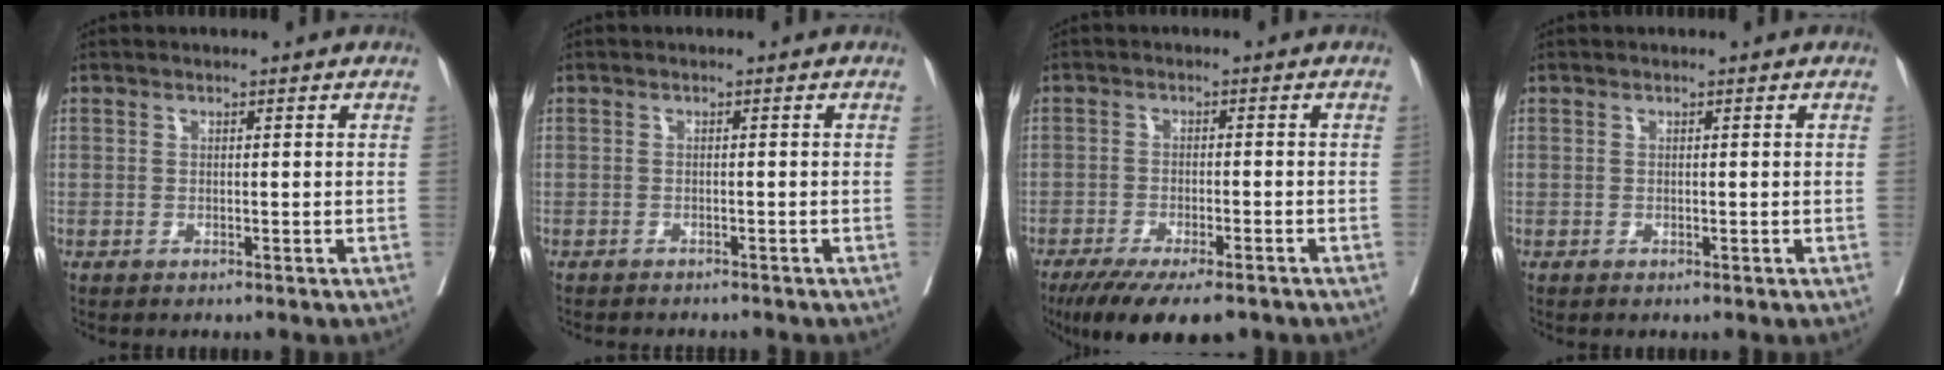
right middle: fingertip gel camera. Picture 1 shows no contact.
{"total": 4.4, "force": [-4.1, 0.9, 1.4], "torque": [-0.015, -0.004, -0.054]}
{"total": 11.9, "force": [-9.0, 3.0, 7.2], "torque": [-0.108, -0.018, -0.138]}
{"total": 0.0}